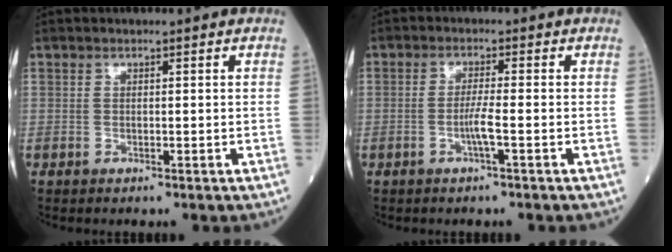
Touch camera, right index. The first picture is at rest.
{"total": 2.6, "force": [-1.0, -0.4, 2.4], "torque": [-0.049, -0.002, -0.018]}